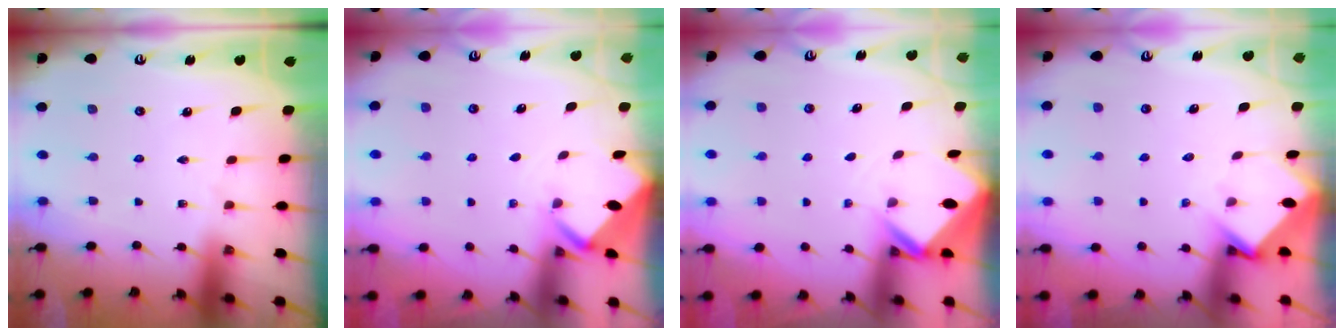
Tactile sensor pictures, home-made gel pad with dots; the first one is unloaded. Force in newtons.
{"total": 2.0, "press": 2.0, "slide": 0.0}
{"total": 2.7, "press": 2.7, "slide": 0.2}
{"total": 3.6, "press": 3.5, "slide": 0.3}